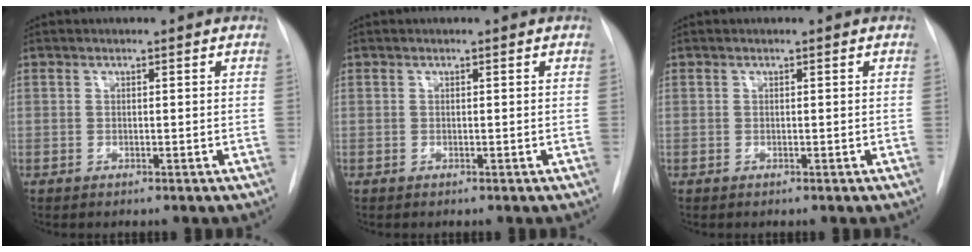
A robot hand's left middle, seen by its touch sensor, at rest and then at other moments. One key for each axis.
{"total": 0.0}
{"total": 0.0}